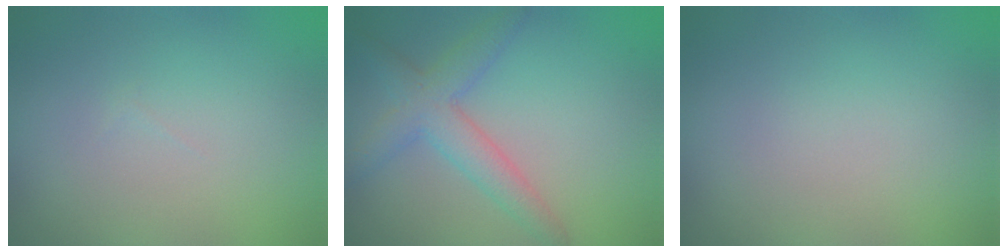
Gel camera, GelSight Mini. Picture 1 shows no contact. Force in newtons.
{"total": 3.9, "press": 3.9, "slide": 0.2}
{"total": 0.0}